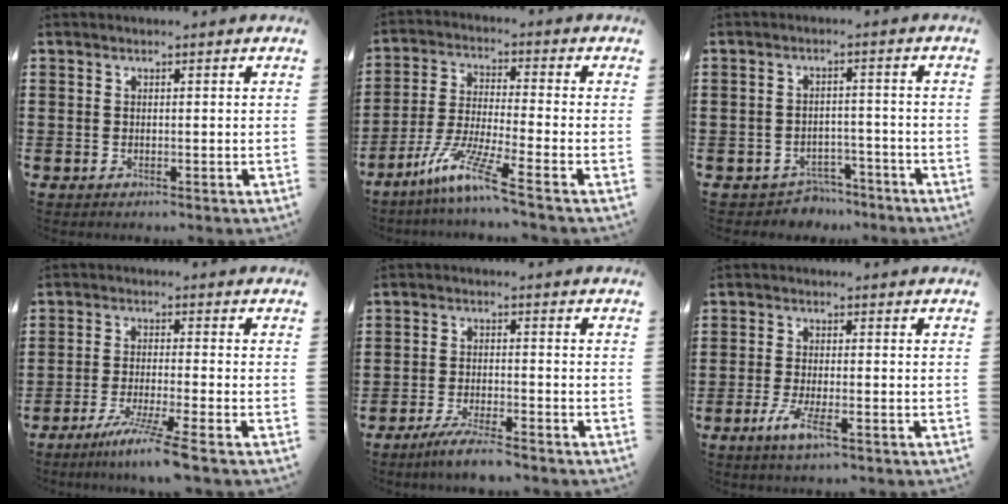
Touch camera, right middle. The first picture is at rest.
{"total": 8.4, "force": [-6.1, 0.0, 5.8], "torque": [-0.120, -0.010, -0.119]}
{"total": 3.2, "force": [-3.1, 0.9, -0.2], "torque": [-0.008, 0.003, -0.067]}
{"total": 5.8, "force": [-4.4, -0.9, 3.5], "torque": [-0.068, -0.021, -0.083]}
{"total": 4.2, "force": [-3.7, 0.0, 2.1], "torque": [-0.050, -0.009, -0.072]}
{"total": 4.3, "force": [-2.0, 0.7, 3.8], "torque": [-0.083, -0.012, -0.038]}